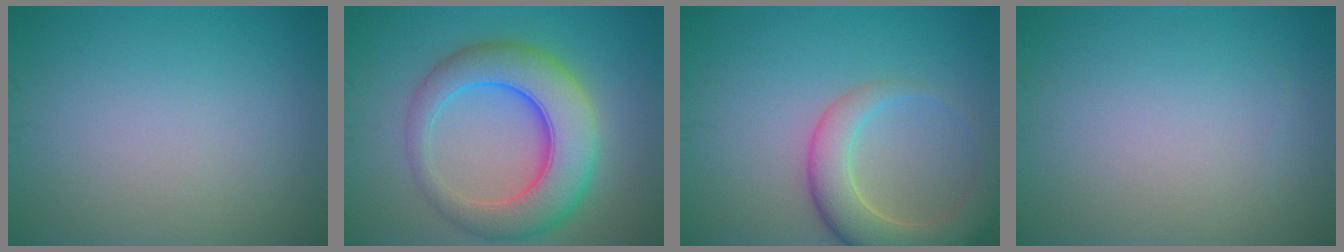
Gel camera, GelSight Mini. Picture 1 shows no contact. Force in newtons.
{"total": 8.6, "press": 8.6, "slide": 0.0}
{"total": 5.7, "press": 5.7, "slide": 0.8}
{"total": 0.0}